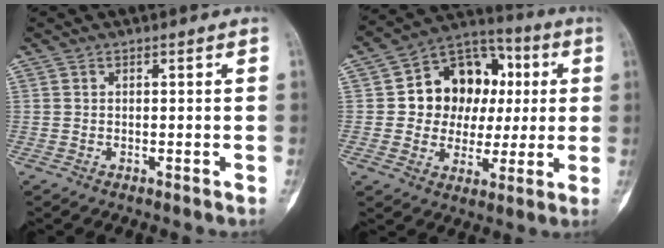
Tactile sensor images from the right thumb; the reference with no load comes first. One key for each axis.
{"total": 16.3, "fx": 2.3, "fy": 13.0, "fz": 9.5, "tx": -0.084, "ty": 0.021, "tz": 0.036}